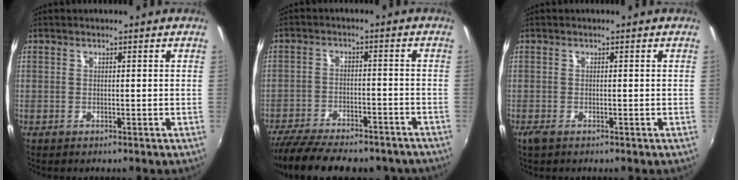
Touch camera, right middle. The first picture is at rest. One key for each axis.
{"total": 20.8, "fx": -17.2, "fy": 6.5, "fz": 9.7, "tx": -0.200, "ty": -0.024, "tz": -0.241}
{"total": 1.4, "fx": -0.9, "fy": 0.5, "fz": 0.9, "tx": -0.019, "ty": -0.006, "tz": -0.018}